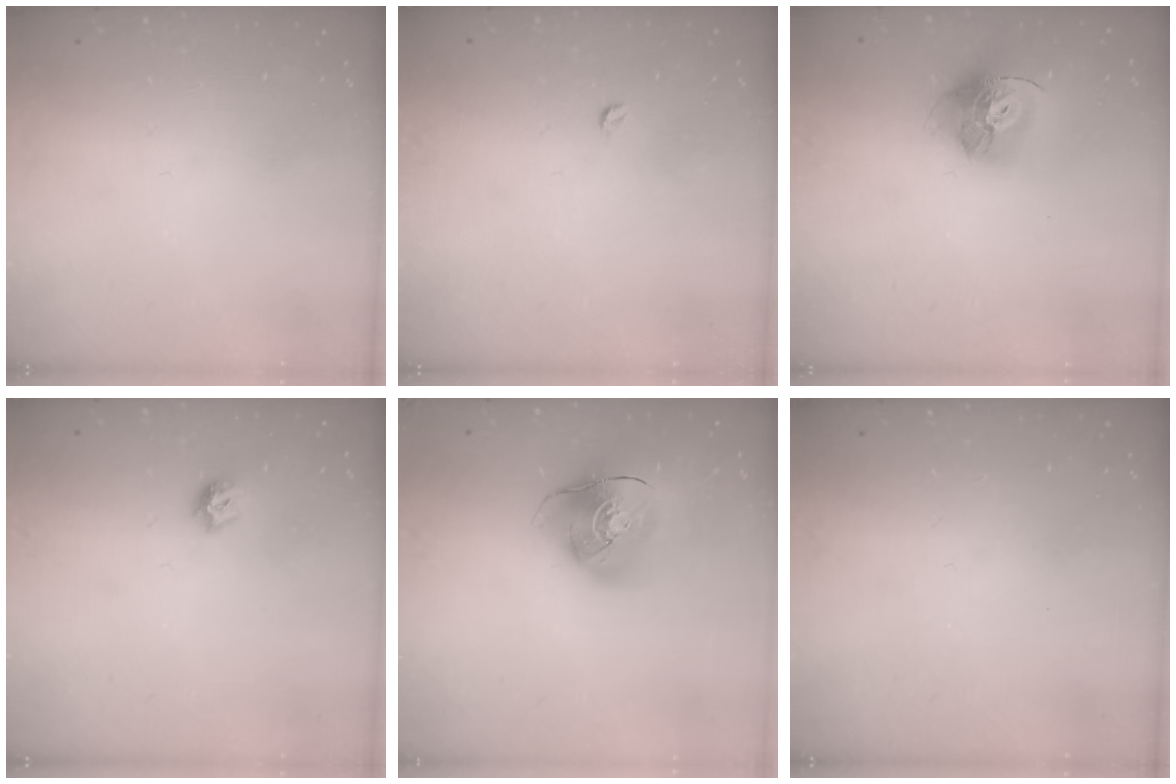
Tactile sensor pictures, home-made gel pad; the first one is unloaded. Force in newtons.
{"total": 3.0, "press": 2.9, "slide": 0.4}
{"total": 15.9, "press": 15.9, "slide": 1.6}
{"total": 6.7, "press": 6.6, "slide": 0.9}
{"total": 15.6, "press": 15.5, "slide": 2.4}
{"total": 0.0}